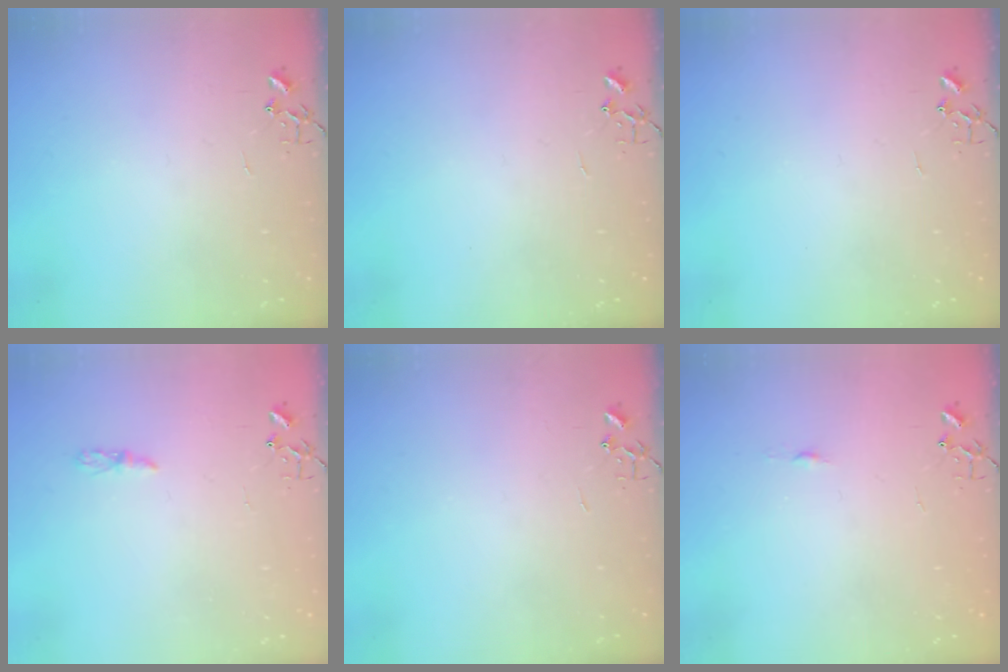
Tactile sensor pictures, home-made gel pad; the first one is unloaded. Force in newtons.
{"total": 0.0}
{"total": 0.0}
{"total": 3.2, "press": 3.2, "slide": 0.4}
{"total": 0.0}
{"total": 3.3, "press": 3.3, "slide": 0.4}